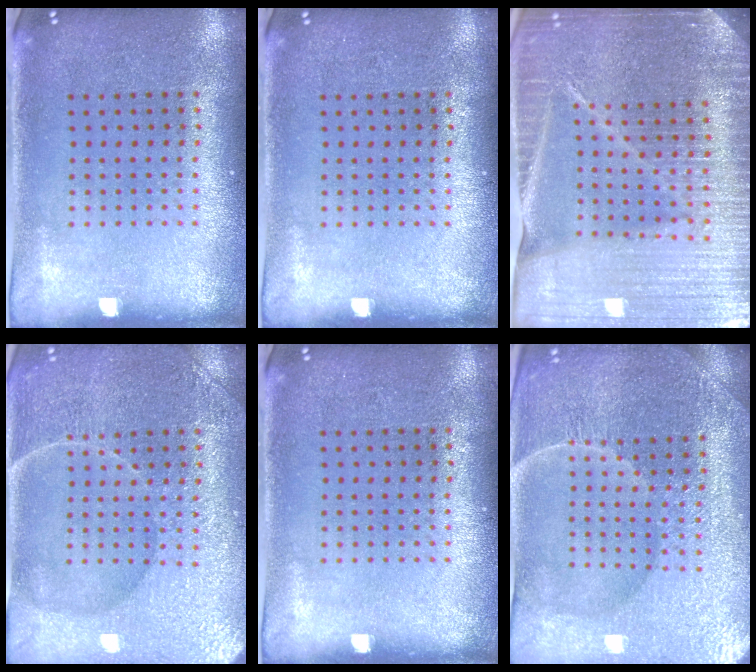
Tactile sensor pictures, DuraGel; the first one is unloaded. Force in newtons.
{"total": 0.0}
{"total": 5.3, "press": 4.7, "slide": 2.4}
{"total": 4.4, "press": 4.3, "slide": 0.8}
{"total": 0.0}
{"total": 5.0, "press": 4.8, "slide": 1.7}